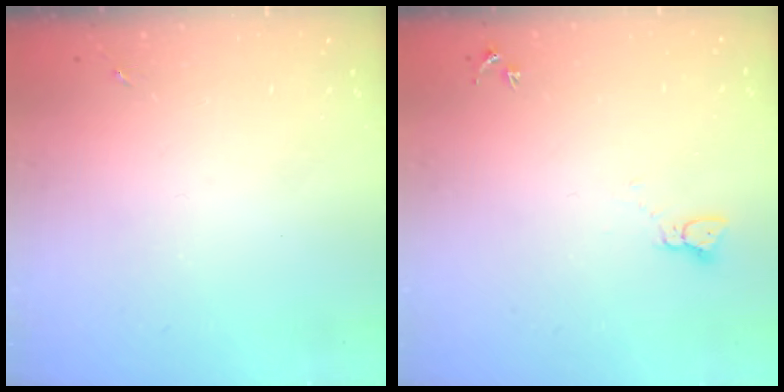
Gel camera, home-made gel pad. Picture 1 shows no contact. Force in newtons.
{"total": 2.3, "press": 2.3, "slide": 0.3}